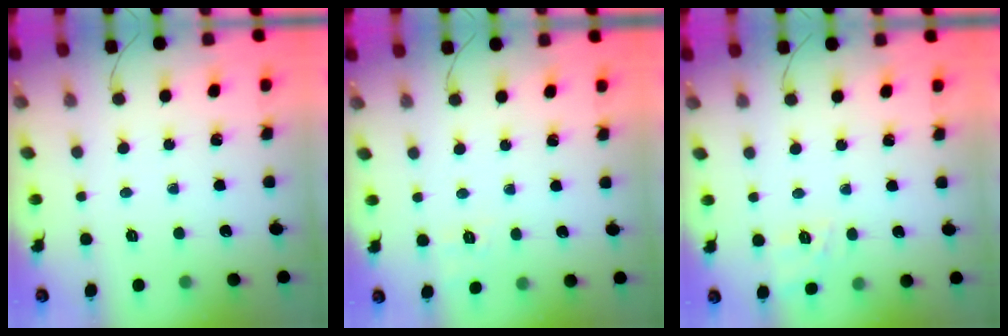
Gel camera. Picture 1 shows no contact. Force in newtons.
{"total": 5.9, "press": 5.6, "slide": 1.9}
{"total": 9.4, "press": 9.2, "slide": 1.7}